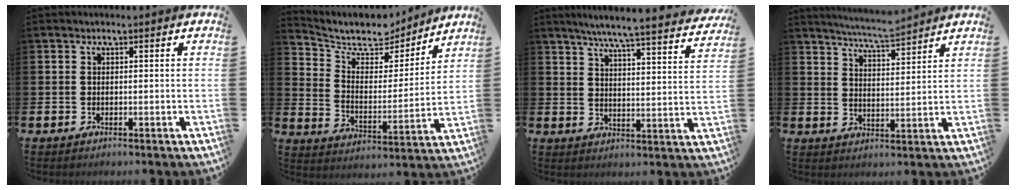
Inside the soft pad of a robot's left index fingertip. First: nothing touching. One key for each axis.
{"total": 8.4, "fx": 7.6, "fy": 3.1, "fz": 1.8, "tx": -0.076, "ty": -0.057, "tz": 0.132}
{"total": 6.3, "fx": 5.8, "fy": -0.3, "fz": 2.4, "tx": -0.054, "ty": -0.047, "tz": 0.094}
{"total": 5.8, "fx": 5.7, "fy": -0.1, "fz": 1.1, "tx": -0.033, "ty": -0.032, "tz": 0.100}